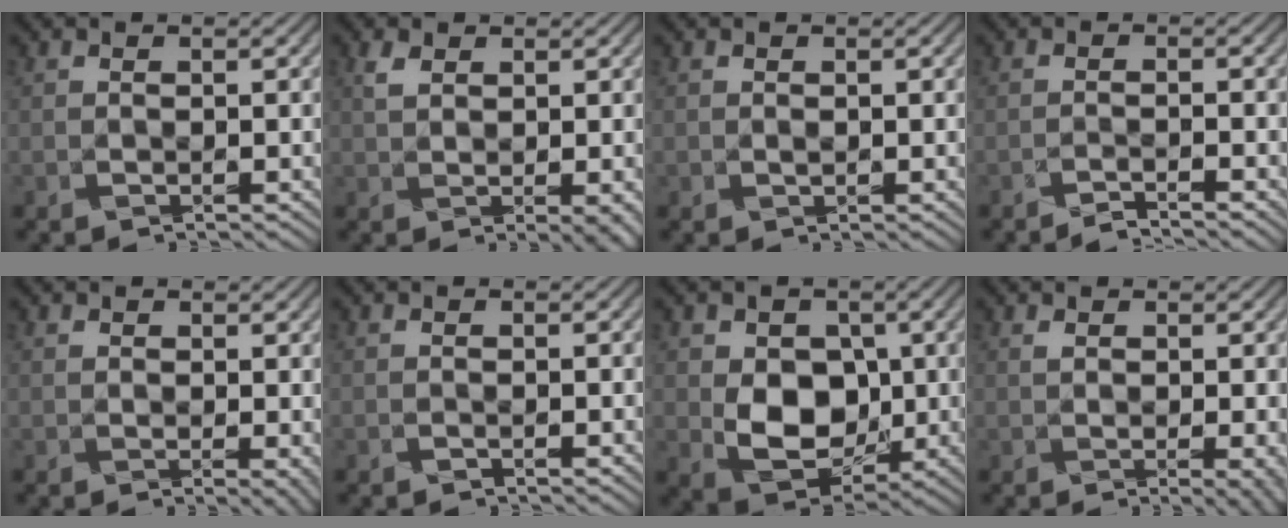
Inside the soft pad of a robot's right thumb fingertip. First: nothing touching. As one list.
[{"total": 2.9, "force": [0.9, 1.3, 2.5], "torque": [-0.050, 0.005, 0.019]}, {"total": 0.5, "force": [0.2, 0.4, 0.3], "torque": [-0.010, -0.001, 0.003]}, {"total": 1.9, "force": [-1.6, -1.0, 0.4], "torque": [-0.008, 0.006, -0.033]}, {"total": 2.5, "force": [0.6, 1.5, 1.9], "torque": [-0.031, -0.004, 0.012]}, {"total": 0.0}, {"total": 9.0, "force": [0.0, 6.7, 6.0], "torque": [-0.118, -0.003, -0.003]}, {"total": 2.7, "force": [0.2, 1.0, 2.5], "torque": [-0.033, 0.002, 0.007]}]